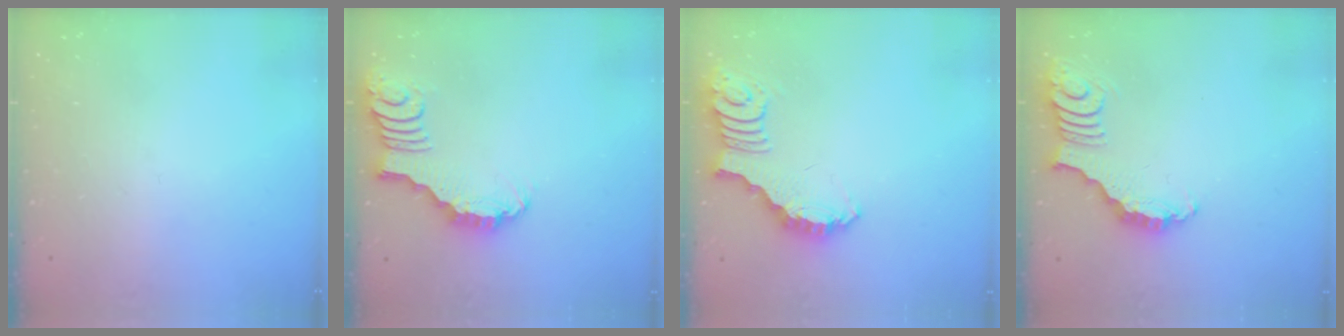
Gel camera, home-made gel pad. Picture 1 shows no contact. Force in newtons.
{"total": 2.1, "press": 2.1, "slide": 0.2}
{"total": 2.4, "press": 2.4, "slide": 0.5}
{"total": 3.6, "press": 3.5, "slide": 0.7}